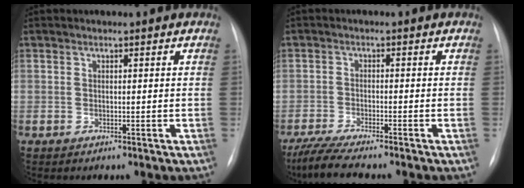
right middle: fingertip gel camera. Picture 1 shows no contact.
{"total": 6.5, "force": [-5.5, 0.0, 3.5], "torque": [-0.064, -0.023, -0.096]}